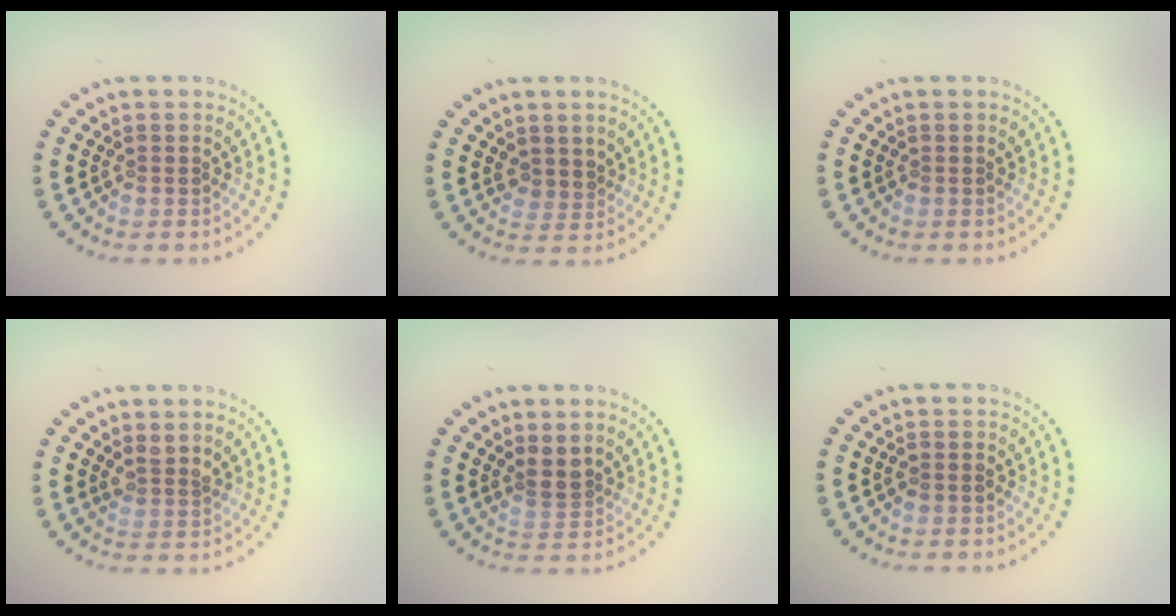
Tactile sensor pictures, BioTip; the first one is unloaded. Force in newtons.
{"total": 1.6, "press": 1.2, "slide": 1.0}
{"total": 0.0}
{"total": 1.5, "press": 1.2, "slide": 0.9}
{"total": 2.1, "press": 1.6, "slide": 1.4}
{"total": 0.9, "press": 0.8, "slide": 0.2}